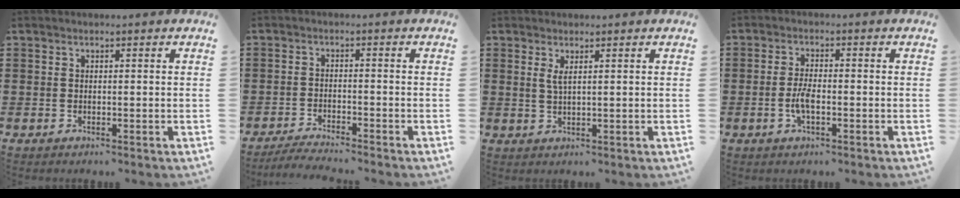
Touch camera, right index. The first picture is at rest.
{"total": 3.0, "force": [-3.0, -0.2, 0.5], "torque": [-0.009, 0.000, -0.060]}
{"total": 1.7, "force": [0.9, 0.3, 1.5], "torque": [-0.032, 0.001, 0.015]}
{"total": 3.6, "force": [-1.0, 1.3, 3.2], "torque": [-0.072, -0.001, -0.022]}